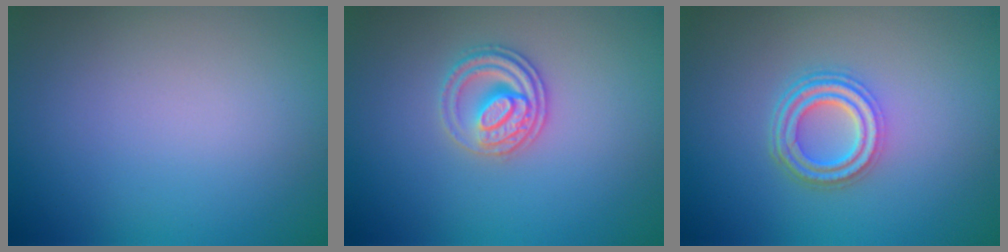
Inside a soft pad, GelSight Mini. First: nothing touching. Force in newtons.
{"total": 2.7, "press": 2.5, "slide": 0.9}
{"total": 4.0, "press": 3.1, "slide": 2.5}